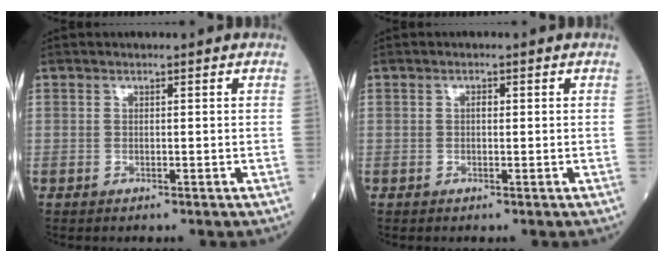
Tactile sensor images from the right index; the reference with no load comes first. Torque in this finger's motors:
{"motor_torque": [0.14, 0.01, 0.12, 0.03]}